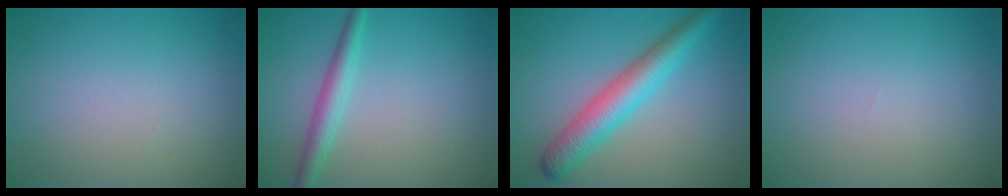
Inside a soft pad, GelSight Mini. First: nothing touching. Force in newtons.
{"total": 2.5, "press": 2.5, "slide": 0.1}
{"total": 5.0, "press": 5.0, "slide": 0.1}
{"total": 0.0}